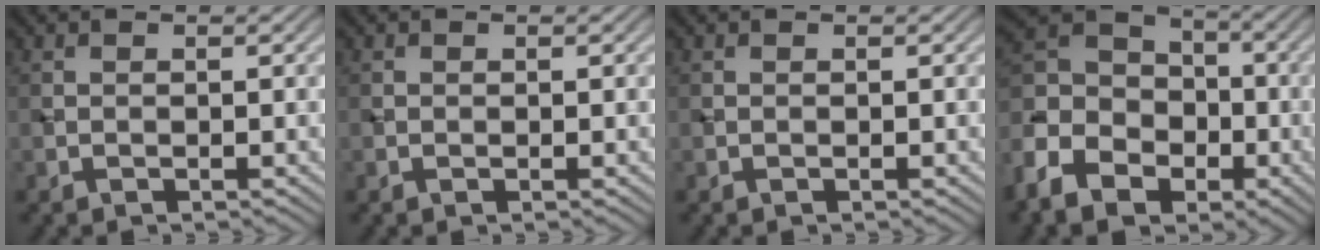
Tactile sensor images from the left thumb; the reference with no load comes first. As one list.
[{"total": 0.0}, {"total": 0.0}, {"total": 12.4, "force": [-6.3, 8.7, 6.3], "torque": [-0.178, -0.042, -0.122]}]